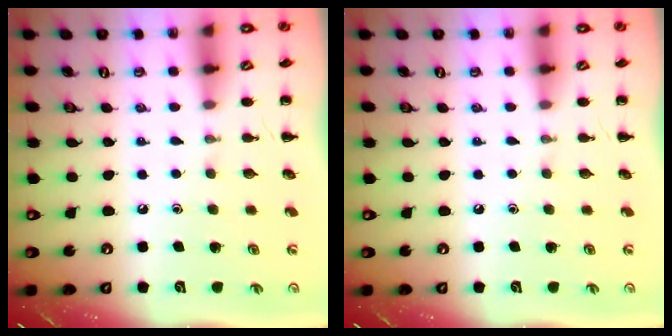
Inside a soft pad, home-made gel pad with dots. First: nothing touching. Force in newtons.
{"total": 0.0}